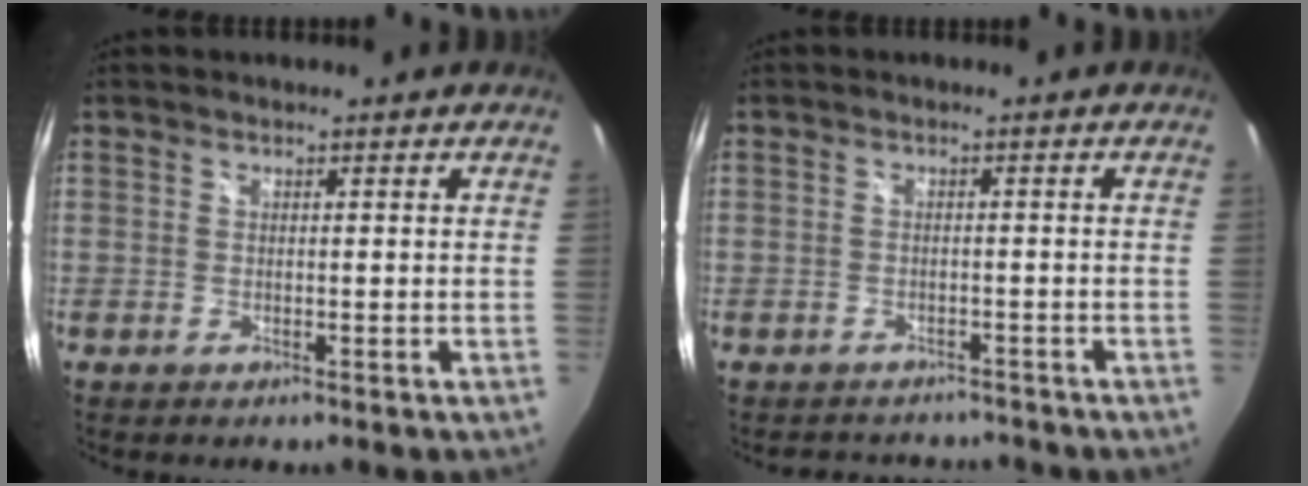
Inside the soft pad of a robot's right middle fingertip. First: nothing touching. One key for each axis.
{"total": 5.3, "fx": -4.7, "fy": 2.2, "fz": 0.9, "tx": -0.020, "ty": 0.004, "tz": -0.064}